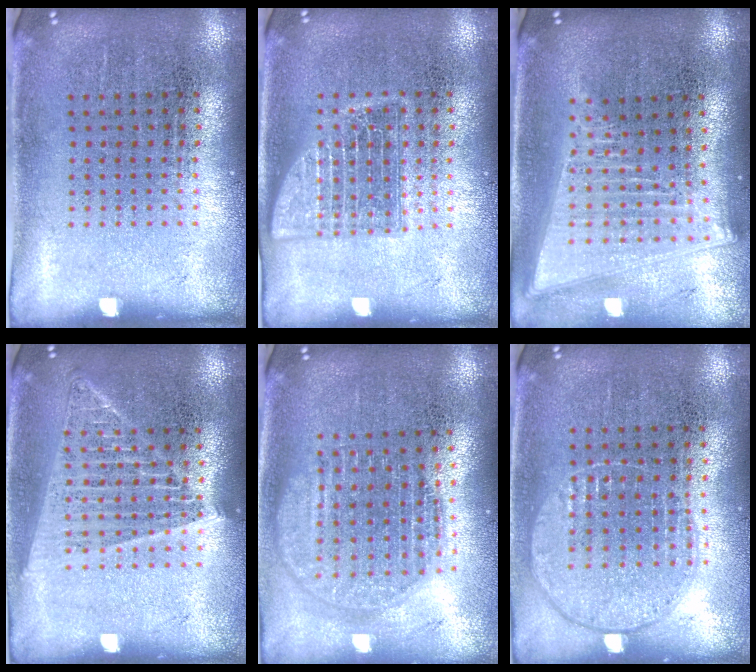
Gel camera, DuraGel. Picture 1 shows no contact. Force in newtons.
{"total": 2.3, "press": 2.3, "slide": 0.3}
{"total": 2.1, "press": 1.8, "slide": 1.1}
{"total": 1.5, "press": 1.4, "slide": 0.6}
{"total": 1.8, "press": 1.5, "slide": 1.0}
{"total": 1.0, "press": 0.9, "slide": 0.4}